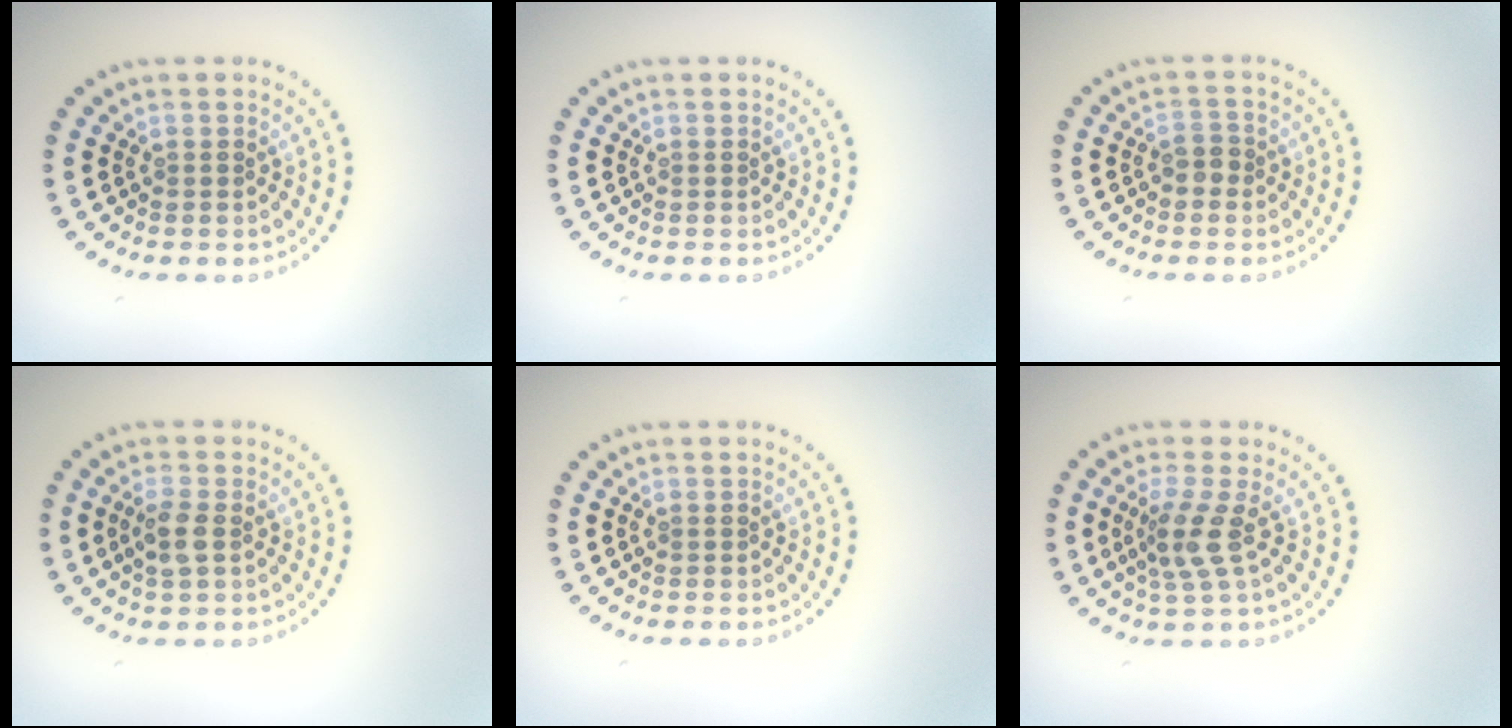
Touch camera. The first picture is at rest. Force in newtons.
{"total": 0.0}
{"total": 1.4, "press": 1.4, "slide": 0.4}
{"total": 2.1, "press": 2.0, "slide": 0.5}
{"total": 0.0}
{"total": 2.9, "press": 2.2, "slide": 1.9}